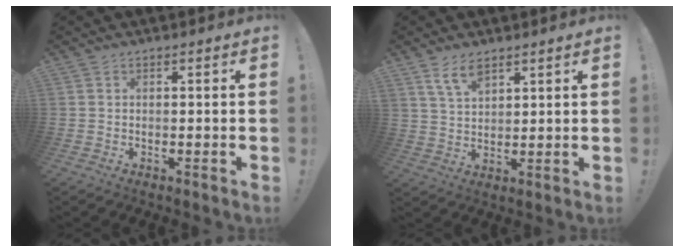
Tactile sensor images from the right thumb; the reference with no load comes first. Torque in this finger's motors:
{"motor_torque": [0.13, 0.24, 0.35, 0.49, 0.37]}